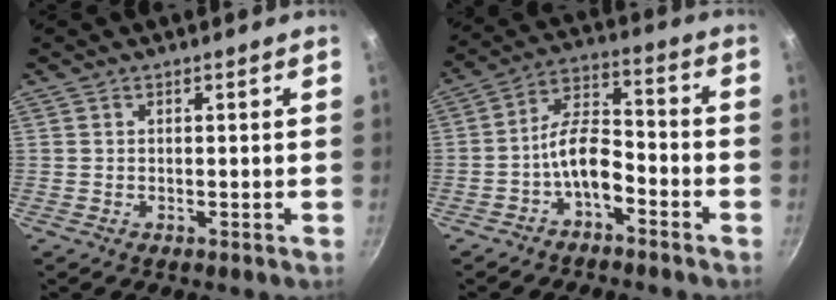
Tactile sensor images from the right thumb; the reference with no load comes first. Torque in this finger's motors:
{"motor_torque": [2.88, 1.65, 1.48, -1.29, 0.40]}